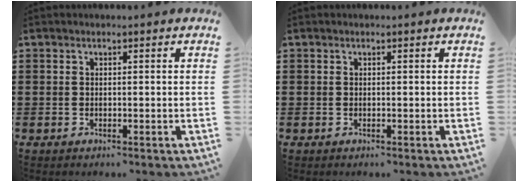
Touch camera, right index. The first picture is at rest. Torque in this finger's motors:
{"motor_torque": [0.24, -0.11, 0.09, 0.02]}